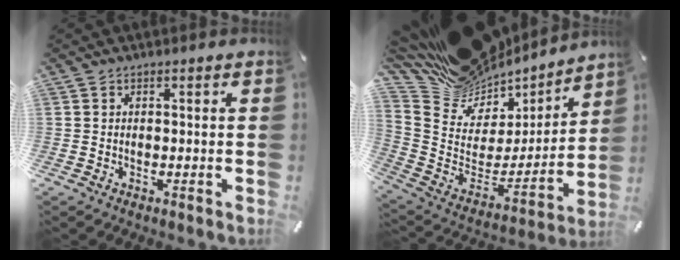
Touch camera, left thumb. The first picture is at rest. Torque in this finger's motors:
{"motor_torque": [2.23, -0.41, 0.48, -2.29, 0.06]}